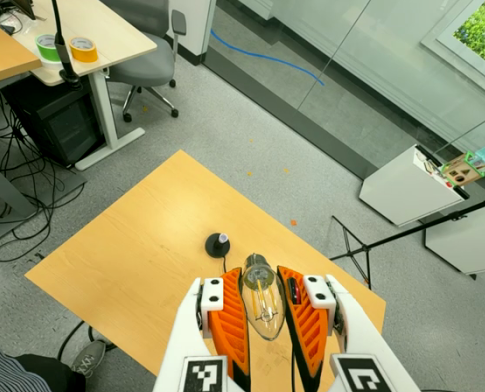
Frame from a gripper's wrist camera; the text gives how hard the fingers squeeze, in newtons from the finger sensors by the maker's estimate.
{"total": 22.9, "left": 24.8, "right": 21.0}